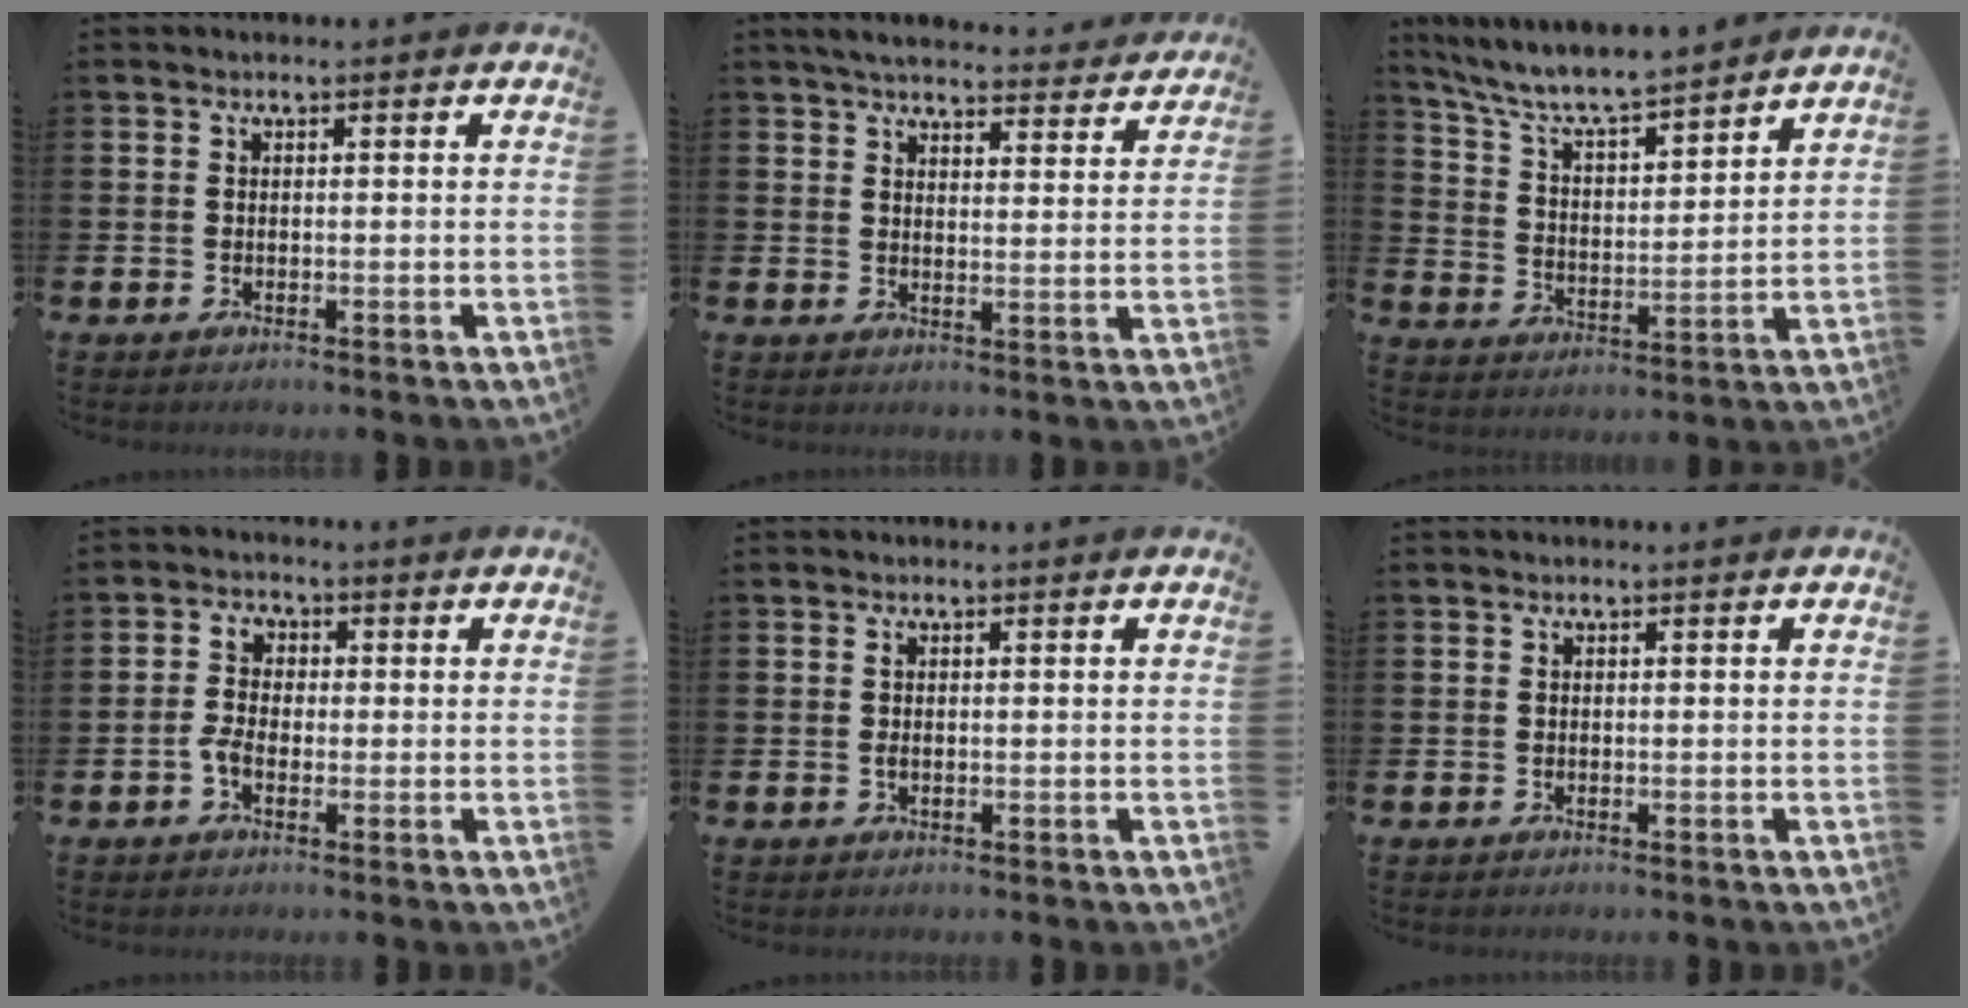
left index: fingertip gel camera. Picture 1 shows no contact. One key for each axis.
{"total": 5.1, "fx": 4.9, "fy": 0.8, "fz": 1.1, "tx": -0.034, "ty": -0.033, "tz": 0.085}
{"total": 7.6, "fx": 7.3, "fy": 0.9, "fz": 2.2, "tx": -0.078, "ty": -0.056, "tz": 0.125}
{"total": 3.5, "fx": -0.7, "fy": 2.4, "fz": 2.5, "tx": -0.044, "ty": 0.012, "tz": -0.015}
{"total": 0.9, "fx": 0.1, "fy": 0.4, "fz": 0.8, "tx": -0.016, "ty": 0.003, "tz": 0.000}
{"total": 0.0}